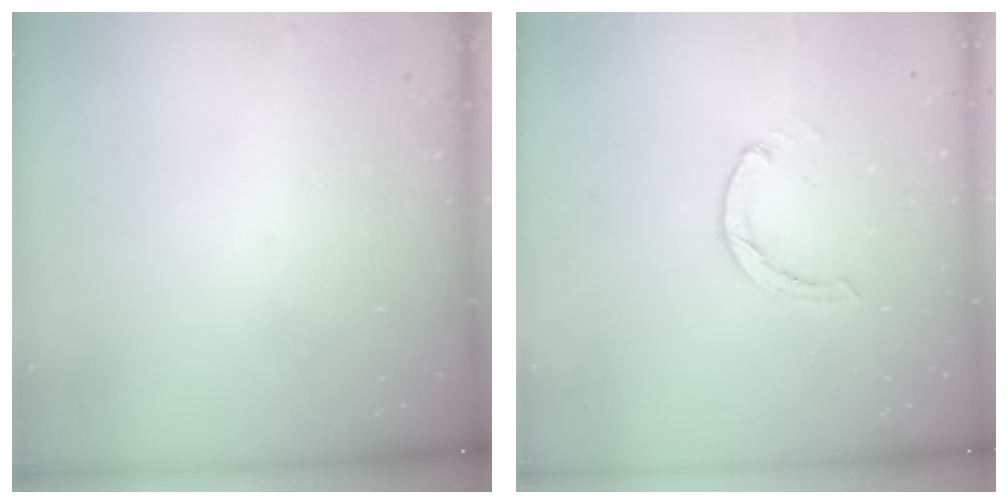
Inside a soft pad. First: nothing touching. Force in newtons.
{"total": 1.0, "press": 0.9, "slide": 0.3}